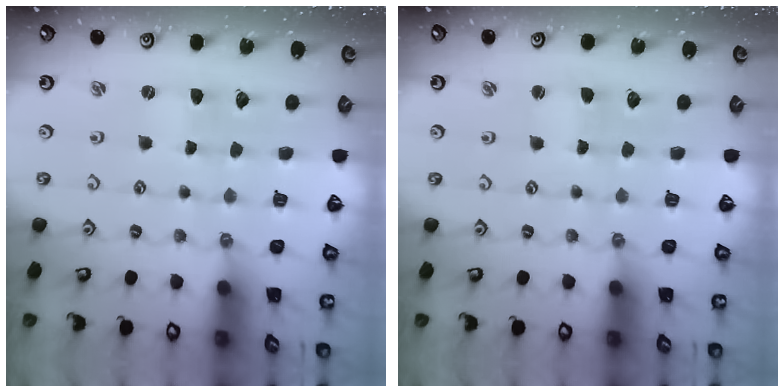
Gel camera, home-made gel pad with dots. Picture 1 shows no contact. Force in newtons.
{"total": 0.9, "press": 0.9, "slide": 0.1}